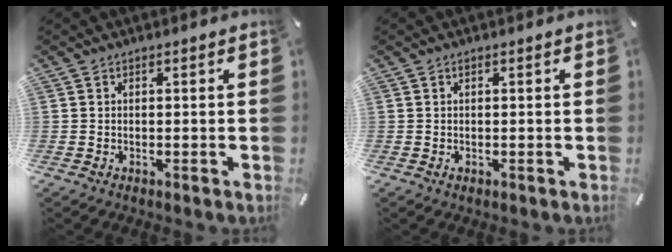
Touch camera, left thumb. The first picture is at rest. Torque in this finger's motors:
{"motor_torque": [0.21, 0.42, 0.11, -0.20, 0.04]}